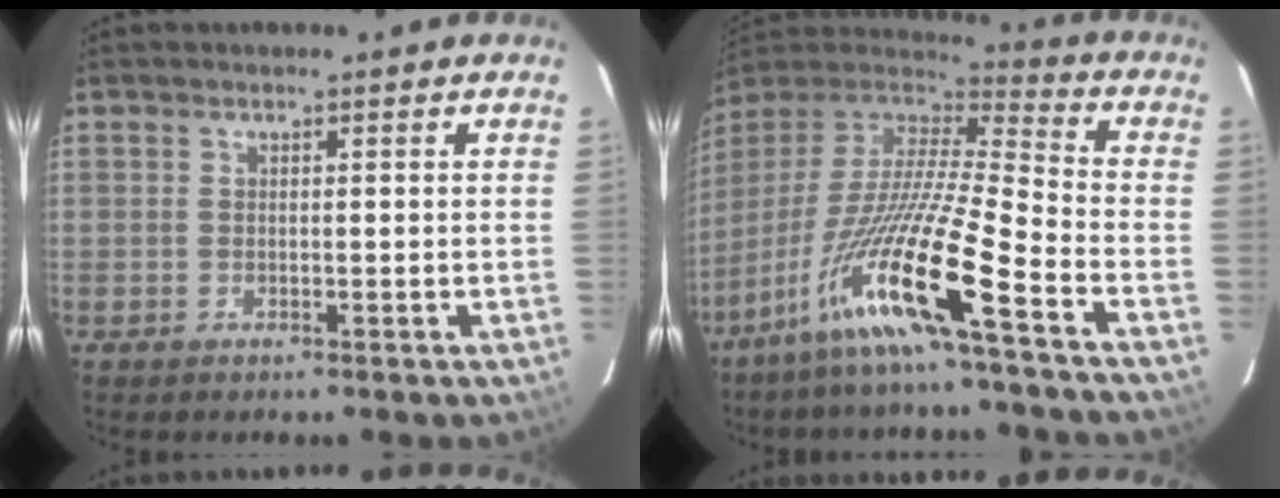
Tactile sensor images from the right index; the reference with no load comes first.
{"total": 19.2, "force": [-11.3, 0.4, 15.5], "torque": [-0.274, -0.038, -0.213]}